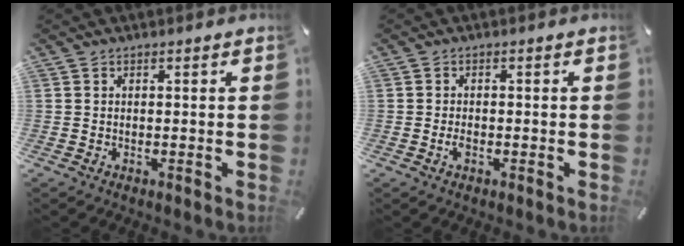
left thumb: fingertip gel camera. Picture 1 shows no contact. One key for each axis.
{"total": 1.9, "fx": -0.8, "fy": 1.0, "fz": 1.4, "tx": -0.033, "ty": 0.001, "tz": -0.018}